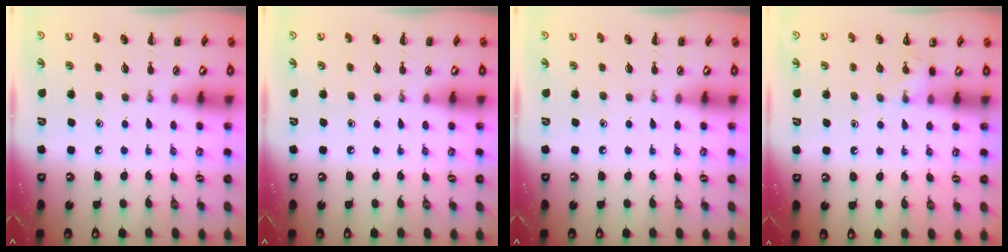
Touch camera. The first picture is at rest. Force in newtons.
{"total": 0.0}
{"total": 0.0}
{"total": 4.4, "press": 4.2, "slide": 1.3}